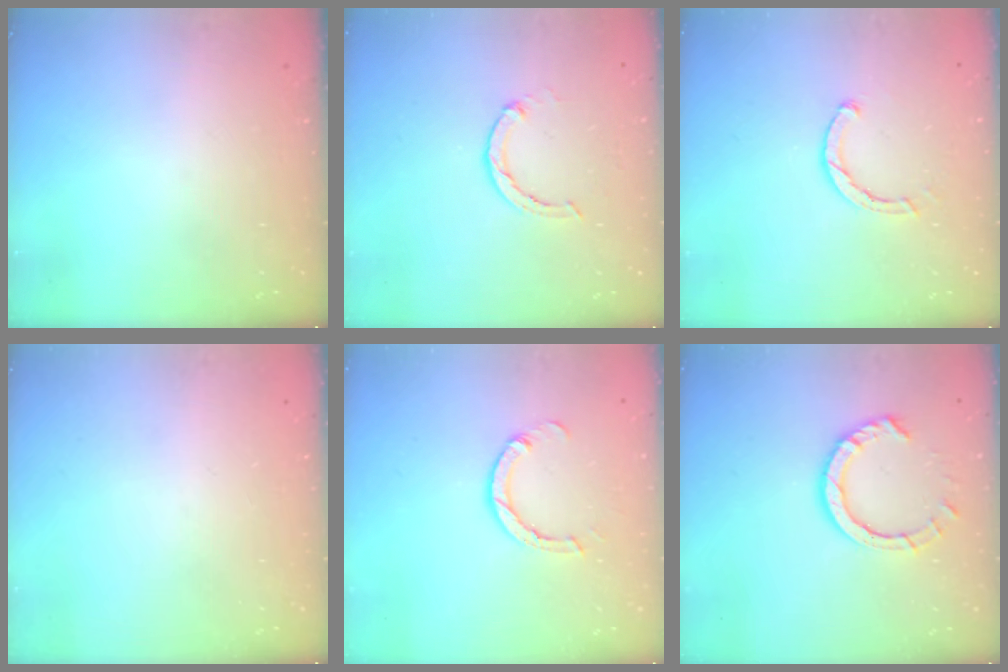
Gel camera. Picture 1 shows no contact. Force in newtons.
{"total": 3.0, "press": 3.0, "slide": 0.4}
{"total": 2.5, "press": 2.5, "slide": 0.1}
{"total": 0.0}
{"total": 3.6, "press": 3.6, "slide": 0.2}
{"total": 8.9, "press": 8.8, "slide": 0.8}